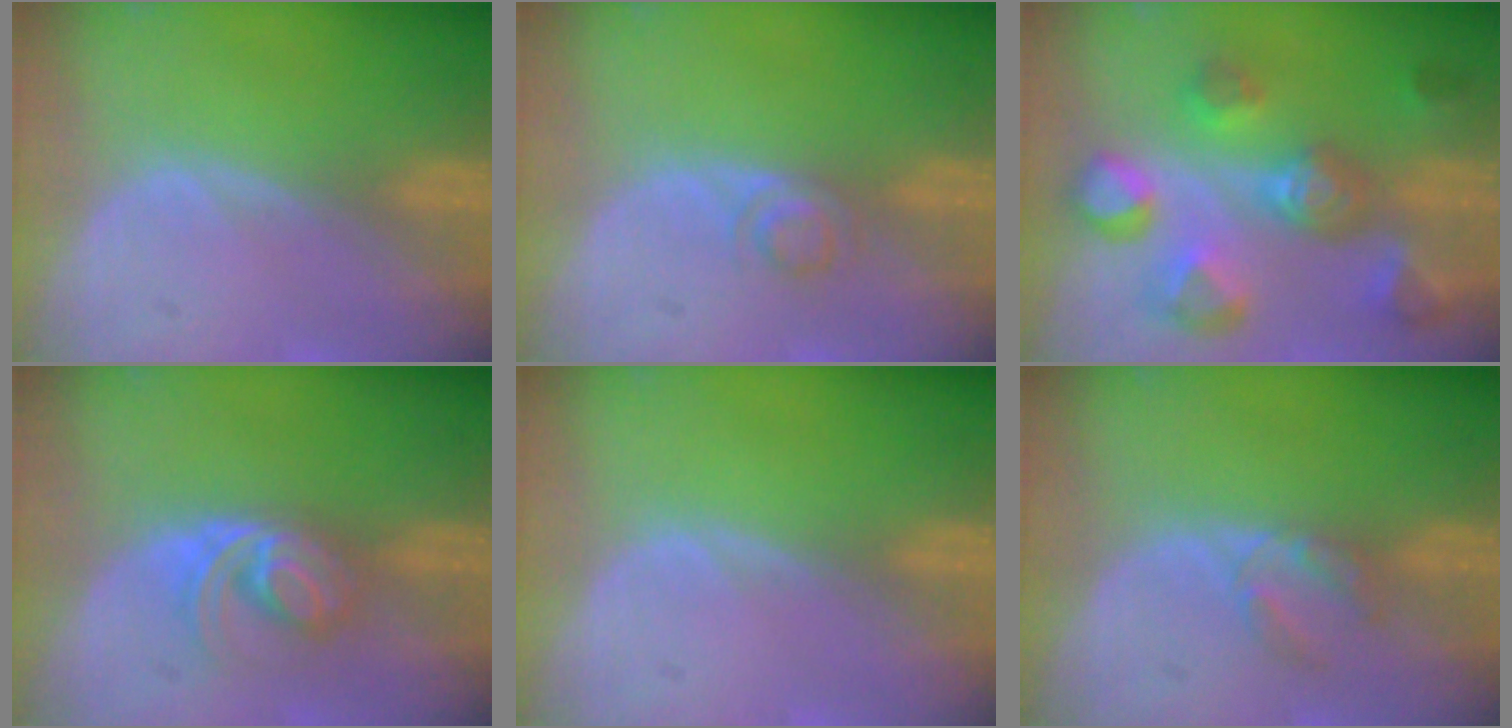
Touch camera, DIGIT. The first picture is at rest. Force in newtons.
{"total": 2.2, "press": 2.2, "slide": 0.2}
{"total": 11.0, "press": 9.9, "slide": 4.7}
{"total": 5.9, "press": 5.1, "slide": 3.0}
{"total": 0.0}
{"total": 2.8, "press": 2.8, "slide": 0.3}